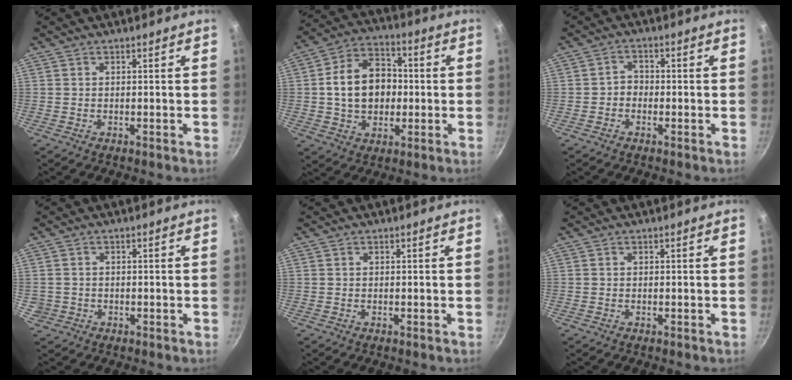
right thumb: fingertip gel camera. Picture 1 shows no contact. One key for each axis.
{"total": 14.2, "fx": 0.1, "fy": 10.7, "fz": 9.3, "tx": -0.126, "ty": 0.026, "tz": -0.002}
{"total": 2.7, "fx": -0.8, "fy": 2.3, "fz": 1.3, "tx": -0.006, "ty": 0.015, "tz": -0.016}
{"total": 2.1, "fx": -0.3, "fy": 2.1, "fz": 0.4, "tx": -0.002, "ty": 0.008, "tz": 0.001}
{"total": 0.0}
{"total": 0.0}